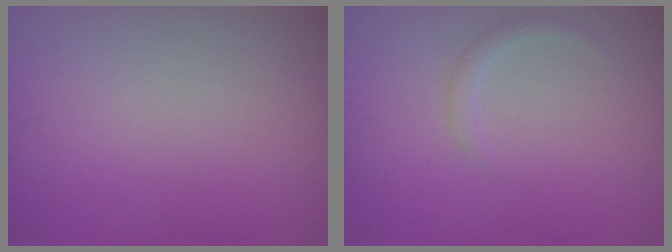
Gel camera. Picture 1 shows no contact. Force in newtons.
{"total": 0.9, "press": 0.9, "slide": 0.0}